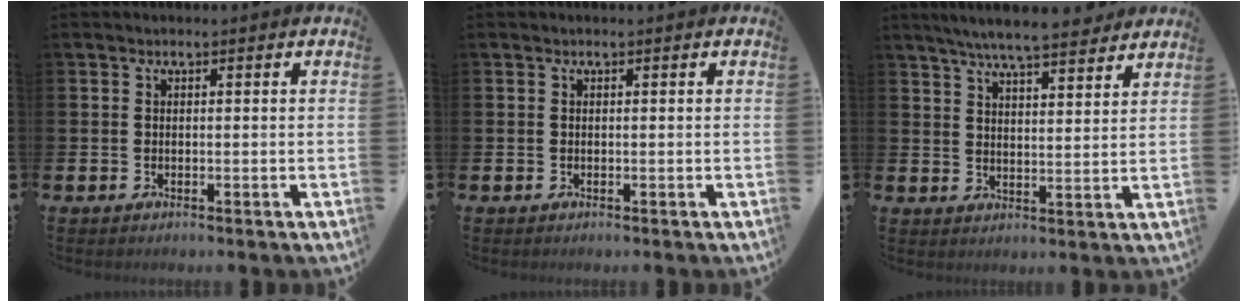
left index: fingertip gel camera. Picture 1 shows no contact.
{"total": 0.0}
{"total": 6.8, "force": [6.4, 0.5, 2.1], "torque": [-0.048, -0.032, 0.112]}